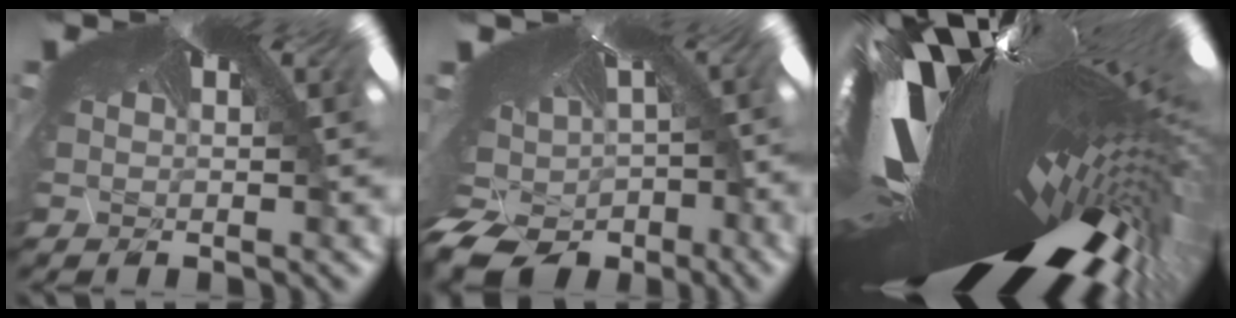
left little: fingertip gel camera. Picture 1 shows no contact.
{"total": 9.9, "force": [-9.3, 2.6, 2.3], "torque": [-0.045, -0.071, -0.145]}
{"total": 7.3, "force": [-6.6, -0.3, 3.1], "torque": [-0.081, -0.133, -0.060]}